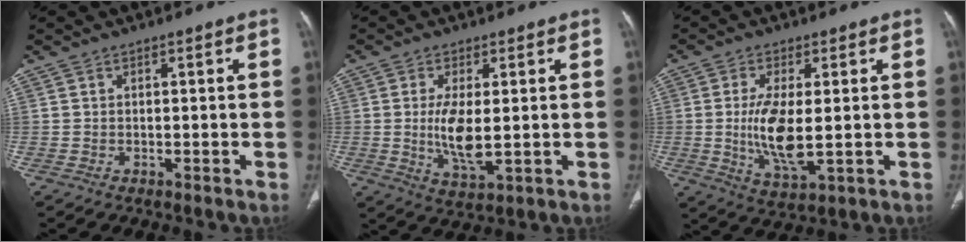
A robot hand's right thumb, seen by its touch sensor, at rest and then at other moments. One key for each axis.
{"total": 7.7, "fx": 0.0, "fy": 2.9, "fz": 7.1, "tx": -0.143, "ty": -0.020, "tz": 0.006}
{"total": 9.9, "fx": -0.3, "fy": 3.7, "fz": 9.2, "tx": -0.188, "ty": -0.021, "tz": 0.003}